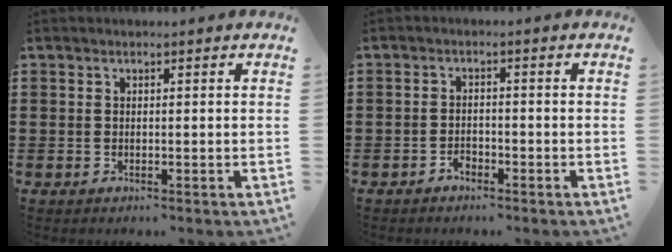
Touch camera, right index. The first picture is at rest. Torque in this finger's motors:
{"motor_torque": [1.08, 1.06, 0.01, 0.01]}